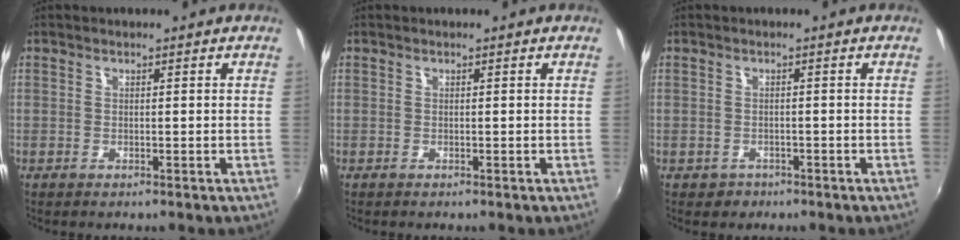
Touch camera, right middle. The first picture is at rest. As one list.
[{"total": 0.0}, {"total": 2.1, "force": [-1.1, 1.8, 0.4], "torque": [-0.011, -0.002, -0.015]}]